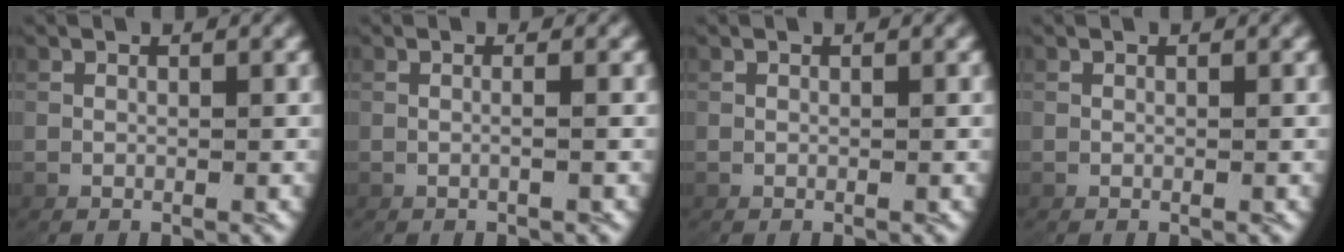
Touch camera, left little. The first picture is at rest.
{"total": 0.8, "force": [-0.2, -0.1, 0.8], "torque": [-0.022, -0.001, -0.001]}
{"total": 0.0}
{"total": 0.0}